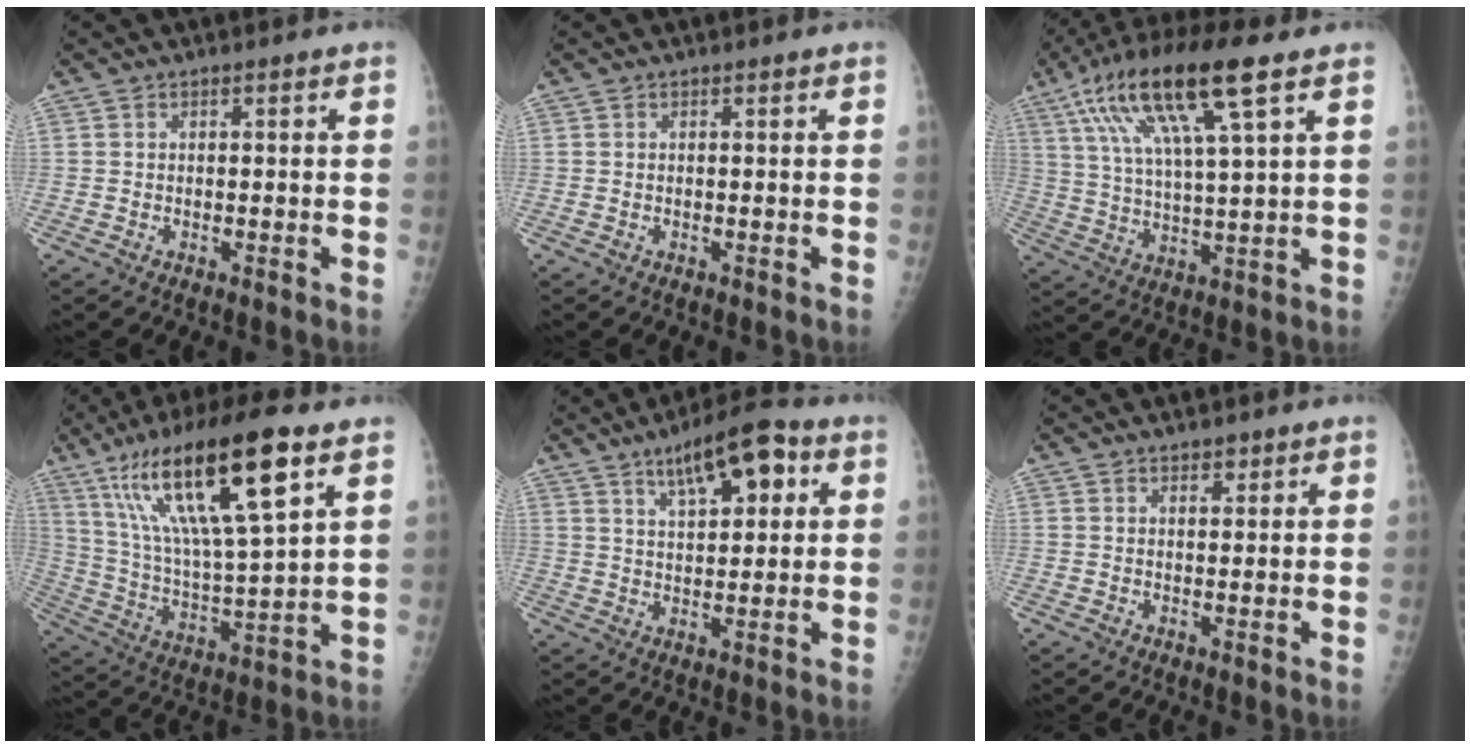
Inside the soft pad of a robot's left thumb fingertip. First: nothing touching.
{"total": 0.0}
{"total": 17.1, "force": [8.2, 3.2, 14.7], "torque": [-0.283, -0.008, 0.149]}
{"total": 22.5, "force": [11.6, 4.6, 18.8], "torque": [-0.337, -0.032, 0.214]}
{"total": 11.5, "force": [5.4, 4.4, 9.2], "torque": [-0.118, -0.008, 0.082]}
{"total": 1.9, "force": [1.3, 1.0, 0.9], "torque": [-0.002, -0.007, 0.018]}